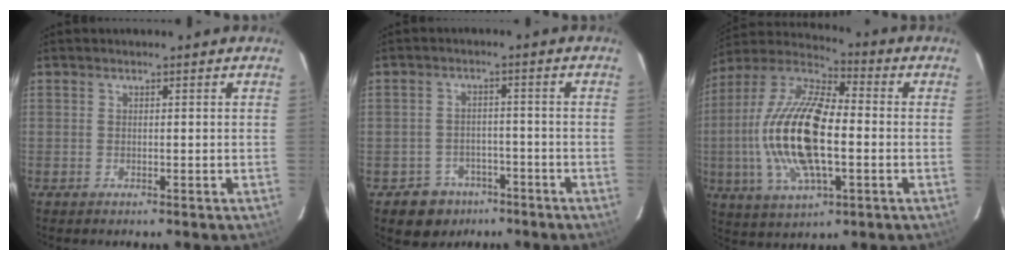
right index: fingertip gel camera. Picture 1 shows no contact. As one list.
[{"total": 6.5, "force": [-4.1, 5.1, 0.6], "torque": [-0.026, 0.030, -0.051]}, {"total": 21.2, "force": [-2.2, 8.7, 19.2], "torque": [-0.389, -0.001, -0.048]}]